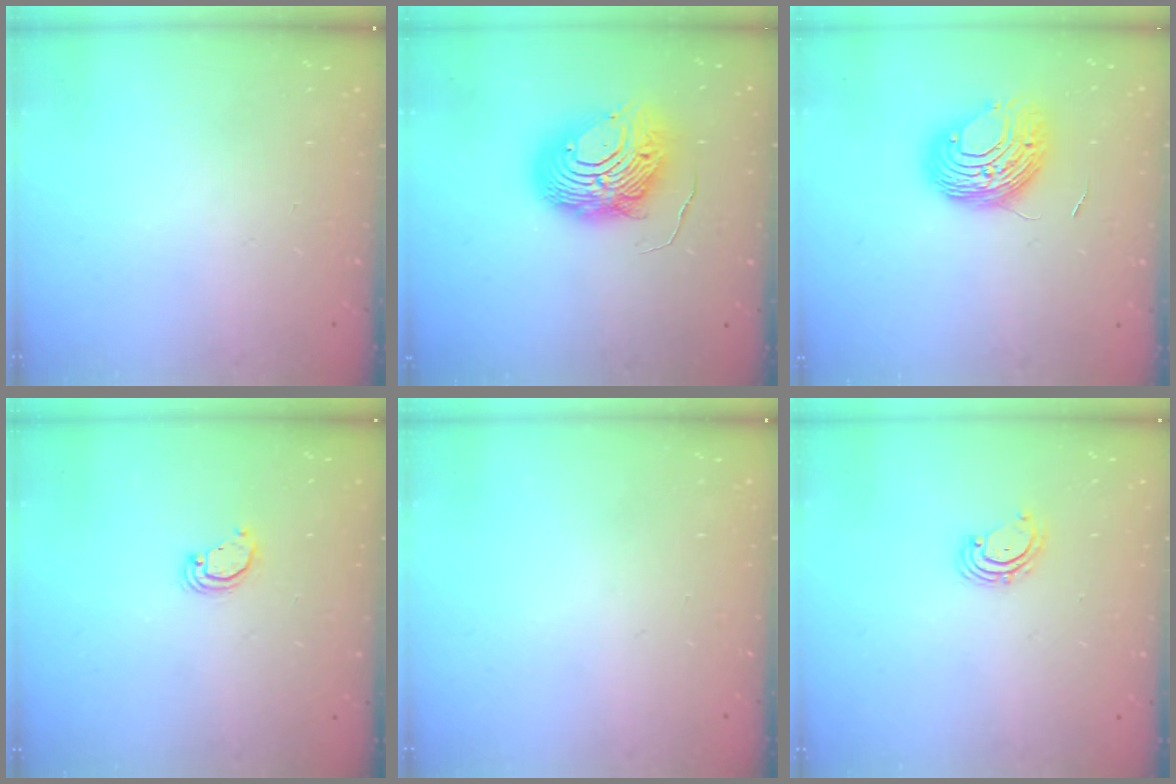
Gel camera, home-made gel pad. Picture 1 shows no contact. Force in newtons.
{"total": 12.2, "press": 12.2, "slide": 1.2}
{"total": 9.5, "press": 9.5, "slide": 0.7}
{"total": 3.4, "press": 3.4, "slide": 0.2}
{"total": 0.0}
{"total": 2.5, "press": 2.4, "slide": 0.4}